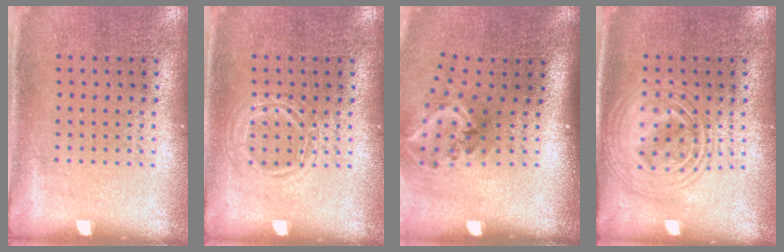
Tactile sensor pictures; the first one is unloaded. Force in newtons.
{"total": 1.3, "press": 1.3, "slide": 0.2}
{"total": 2.1, "press": 1.3, "slide": 1.6}
{"total": 2.8, "press": 2.8, "slide": 0.4}